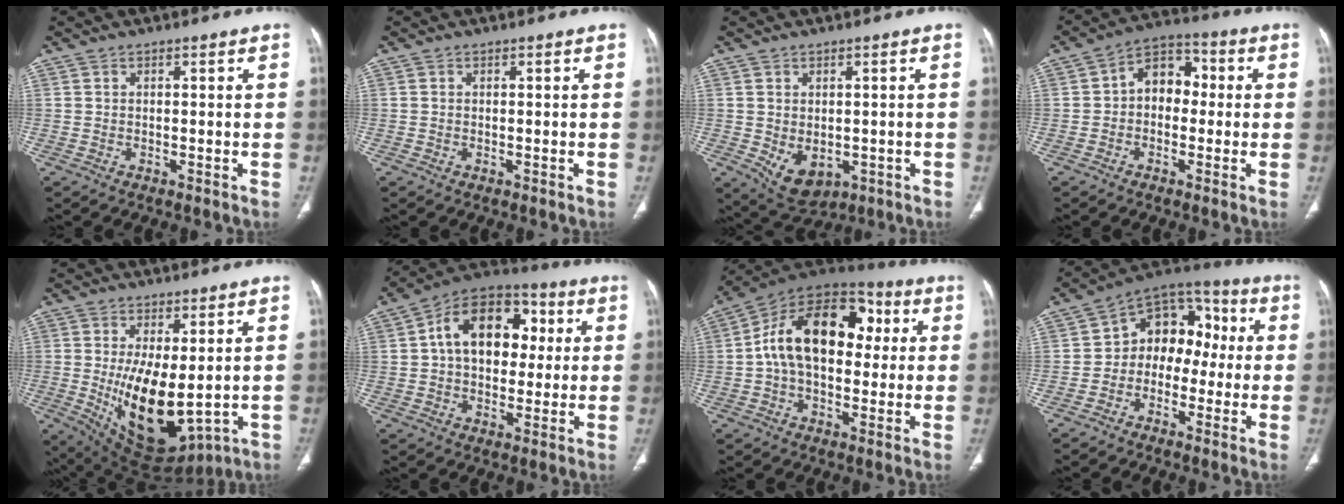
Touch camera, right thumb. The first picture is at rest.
{"total": 0.0}
{"total": 7.4, "force": [-1.6, 5.1, 5.1], "torque": [-0.066, -0.005, -0.002]}
{"total": 8.5, "force": [0.1, 6.3, 5.8], "torque": [-0.053, 0.031, -0.014]}
{"total": 14.2, "force": [-0.3, 6.6, 12.6], "torque": [-0.198, -0.029, 0.020]}
{"total": 17.0, "force": [2.9, 11.5, 12.2], "torque": [-0.152, 0.023, 0.038]}
{"total": 19.7, "force": [2.3, 12.6, 15.0], "torque": [-0.221, 0.039, 0.029]}
{"total": 12.6, "force": [-0.6, 9.5, 8.3], "torque": [-0.071, 0.048, -0.032]}